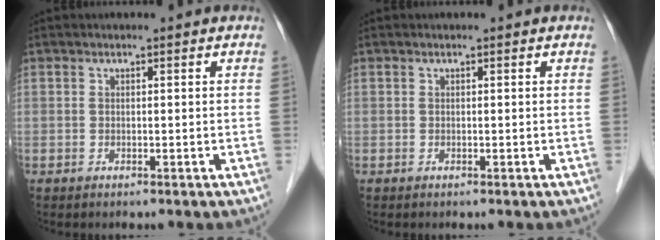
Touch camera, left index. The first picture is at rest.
{"total": 0.0}